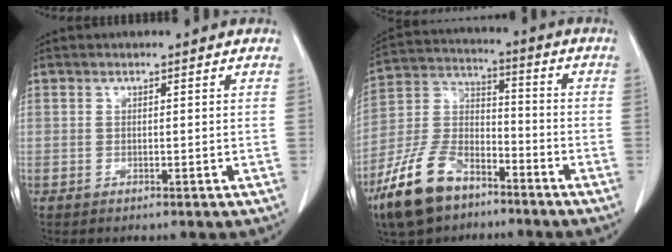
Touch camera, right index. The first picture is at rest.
{"total": 13.6, "force": [-8.9, 6.7, 7.9], "torque": [-0.176, 0.002, -0.172]}